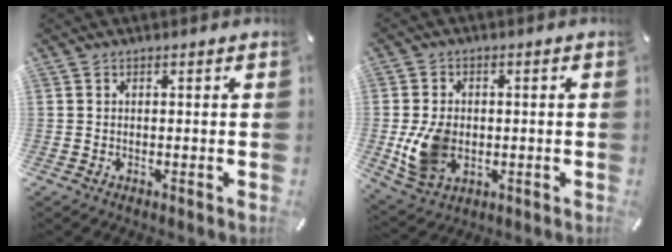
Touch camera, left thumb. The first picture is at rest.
{"total": 9.5, "force": [-1.3, 7.4, 5.9], "torque": [-0.122, 0.005, -0.021]}